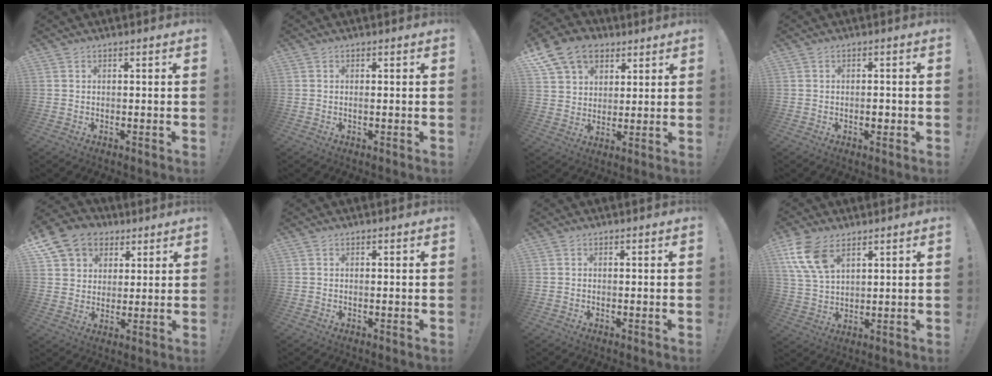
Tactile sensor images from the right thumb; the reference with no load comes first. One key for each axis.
{"total": 0.8, "fx": -0.3, "fy": -0.1, "fz": 0.7, "tx": -0.012, "ty": -0.002, "tz": -0.006}
{"total": 14.0, "fx": 7.3, "fy": 10.4, "fz": 5.8, "tx": -0.096, "ty": -0.033, "tz": 0.145}
{"total": 2.0, "fx": -0.9, "fy": 1.0, "fz": 1.4, "tx": -0.012, "ty": -0.001, "tz": -0.018}
{"total": 12.1, "fx": 6.0, "fy": 9.7, "fz": 4.0, "tx": -0.063, "ty": -0.033, "tz": 0.123}
{"total": 0.0}
{"total": 0.0}
{"total": 11.2, "fx": 6.1, "fy": 6.1, "fz": 7.1, "tx": -0.144, "ty": -0.018, "tz": 0.118}